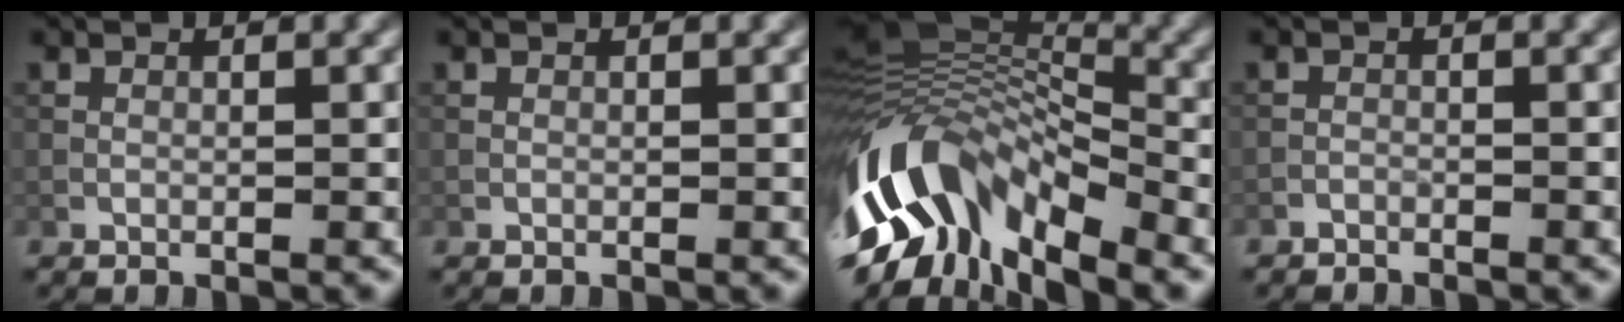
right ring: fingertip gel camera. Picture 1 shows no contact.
{"total": 0.0}
{"total": 13.4, "force": [-4.9, 7.1, 10.3], "torque": [-0.214, 0.019, -0.092]}
{"total": 1.2, "force": [-1.2, 0.2, 0.0], "torque": [0.003, 0.000, -0.026]}